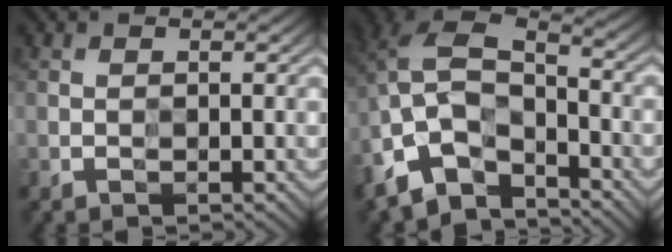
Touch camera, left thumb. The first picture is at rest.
{"total": 13.1, "force": [-7.7, 6.9, 8.0], "torque": [-0.181, -0.010, -0.146]}